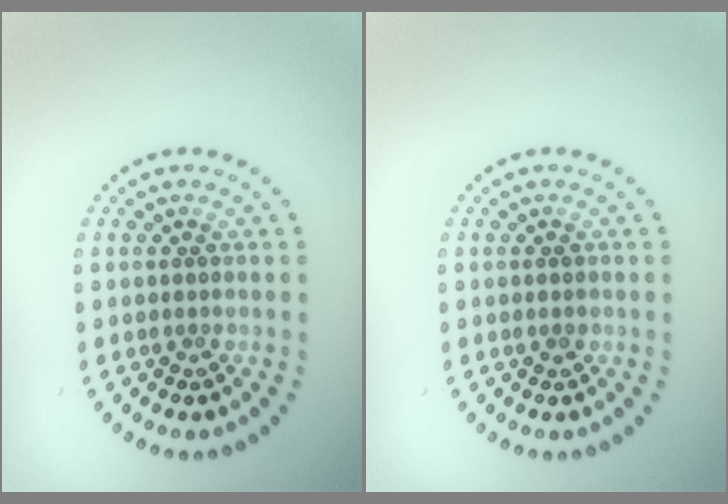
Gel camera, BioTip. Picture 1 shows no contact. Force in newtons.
{"total": 0.9, "press": 0.9, "slide": 0.1}